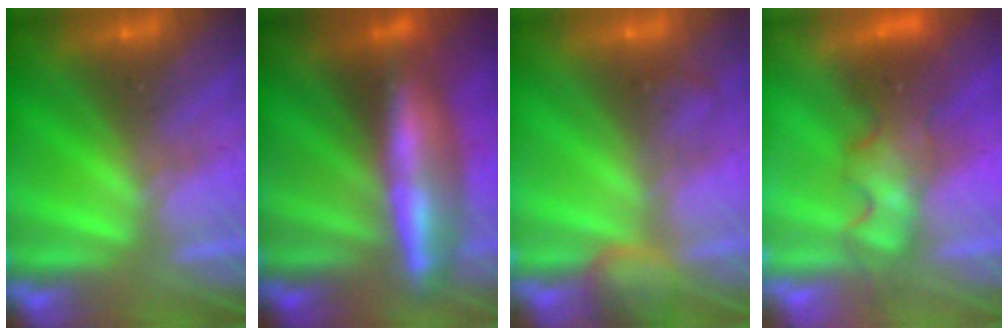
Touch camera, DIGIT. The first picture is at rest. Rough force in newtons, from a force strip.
{"total": 6.3}
{"total": 2.6}
{"total": 4.1}